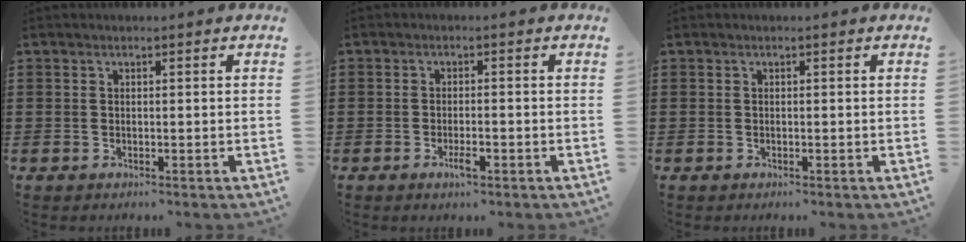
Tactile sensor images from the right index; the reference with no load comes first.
{"total": 2.5, "force": [-1.2, 0.6, 2.1], "torque": [-0.043, -0.002, -0.024]}
{"total": 0.0}